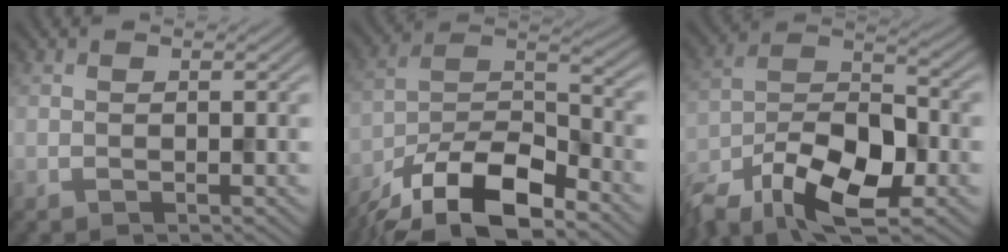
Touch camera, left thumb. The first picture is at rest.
{"total": 14.0, "force": [-10.1, 5.0, 8.4], "torque": [-0.169, -0.011, -0.200]}
{"total": 14.0, "force": [-8.6, 6.5, 8.9], "torque": [-0.175, -0.010, -0.175]}